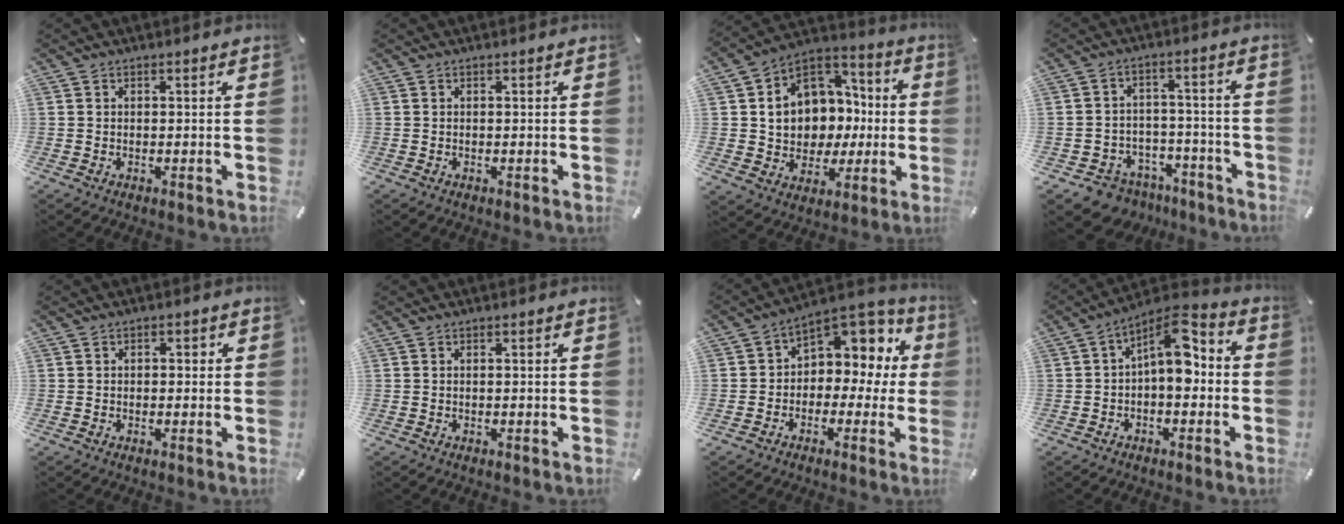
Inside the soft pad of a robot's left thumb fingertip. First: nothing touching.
{"total": 0.0}
{"total": 11.9, "force": [0.3, 11.1, 4.3], "torque": [-0.078, -0.024, 0.015]}
{"total": 6.7, "force": [-4.4, 4.9, 0.9], "torque": [-0.018, 0.024, -0.078]}
{"total": 1.2, "force": [-0.3, 1.0, 0.6], "torque": [-0.012, 0.007, -0.010]}
{"total": 0.0}
{"total": 6.8, "force": [1.0, 5.2, 4.2], "torque": [-0.060, -0.002, 0.013]}
{"total": 10.0, "force": [1.2, 5.2, 8.5], "torque": [-0.147, -0.018, 0.015]}